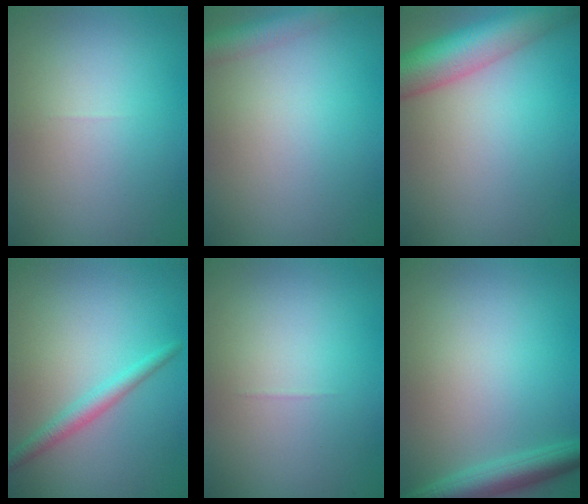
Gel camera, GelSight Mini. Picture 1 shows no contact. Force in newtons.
{"total": 2.9, "press": 2.9, "slide": 0.1}
{"total": 7.6, "press": 7.6, "slide": 0.4}
{"total": 2.0, "press": 2.0, "slide": 0.0}
{"total": 0.0}
{"total": 3.4, "press": 3.4, "slide": 0.1}